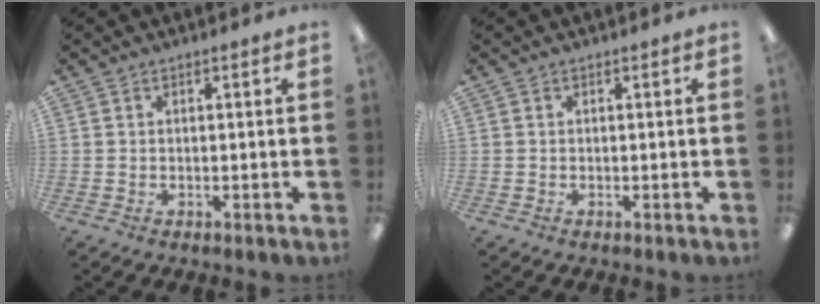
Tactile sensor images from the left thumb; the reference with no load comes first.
{"total": 0.0}